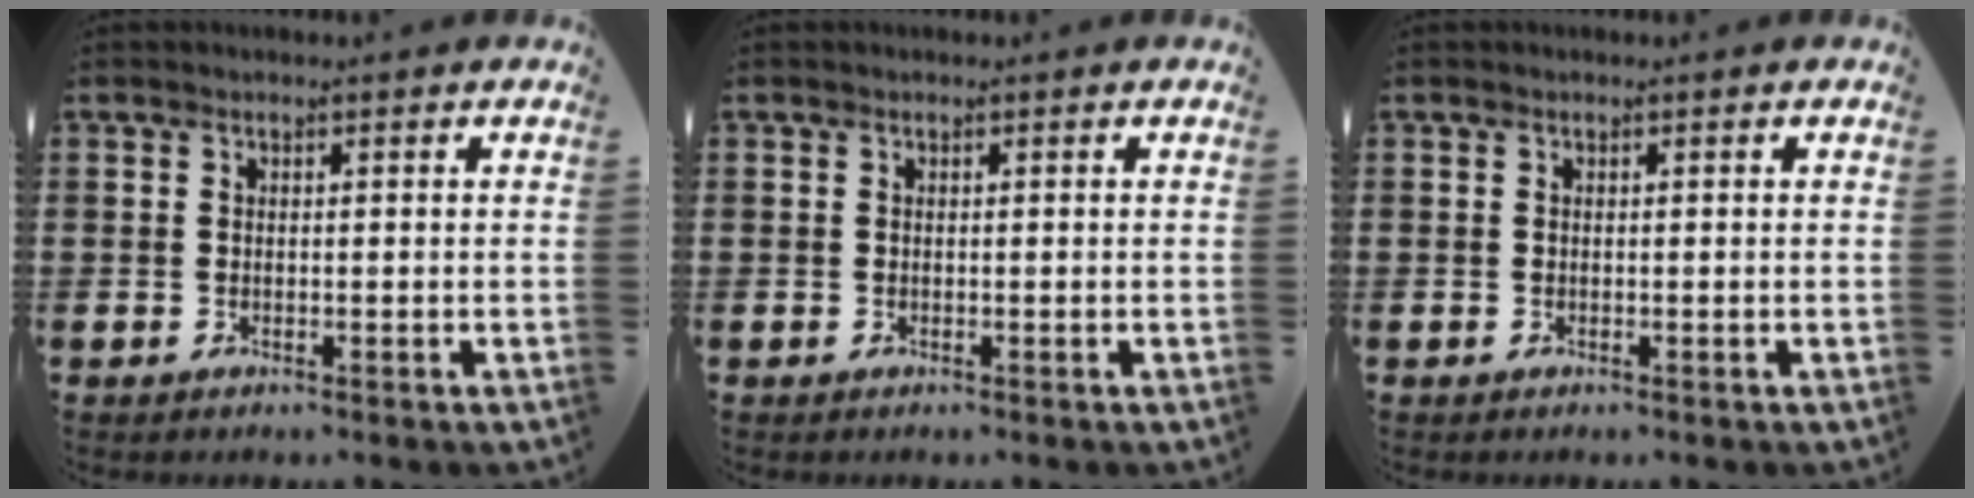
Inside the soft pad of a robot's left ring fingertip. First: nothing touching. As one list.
[{"total": 0.0}, {"total": 0.0}]